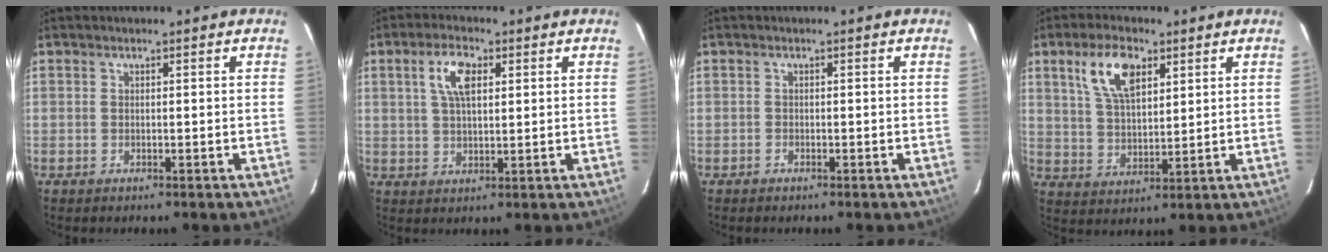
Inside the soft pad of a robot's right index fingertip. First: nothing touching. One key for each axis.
{"total": 6.1, "fx": 2.2, "fy": 2.7, "fz": 5.0, "tx": -0.095, "ty": 0.013, "tz": 0.041}
{"total": 0.6, "fx": -0.5, "fy": 0.3, "fz": 0.0, "tx": -0.002, "ty": 0.003, "tz": -0.011}
{"total": 9.6, "fx": 4.7, "fy": 4.5, "fz": 7.0, "tx": -0.135, "ty": 0.015, "tz": 0.092}